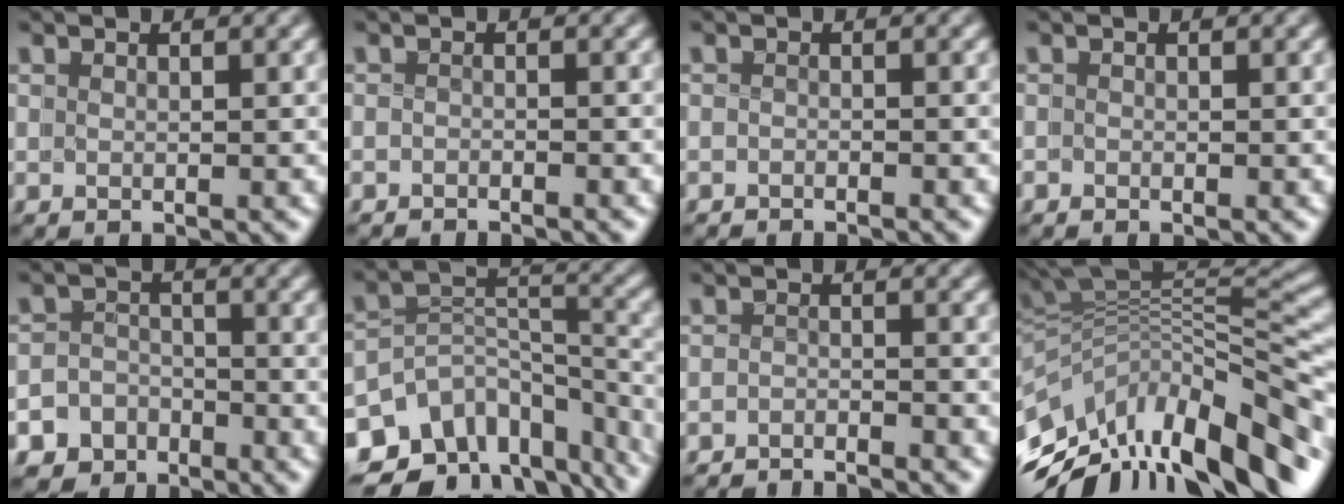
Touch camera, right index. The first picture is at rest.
{"total": 1.8, "force": [-1.6, -0.4, -0.7], "torque": [0.006, -0.008, -0.029]}
{"total": 1.5, "force": [-1.2, -0.4, -0.7], "torque": [0.005, -0.008, -0.022]}
{"total": 0.6, "force": [-0.4, 0.4, -0.1], "torque": [-0.008, -0.003, -0.012]}
{"total": 6.6, "force": [-4.4, 4.9, -0.2], "torque": [-0.003, -0.015, -0.090]}
{"total": 12.8, "force": [-6.9, 8.7, 6.3], "torque": [-0.094, -0.029, -0.113]}
{"total": 3.8, "force": [-3.6, -0.2, -0.9], "torque": [0.015, -0.010, -0.066]}
{"total": 12.4, "force": [-4.9, 7.7, 8.5], "torque": [-0.164, -0.028, -0.069]}